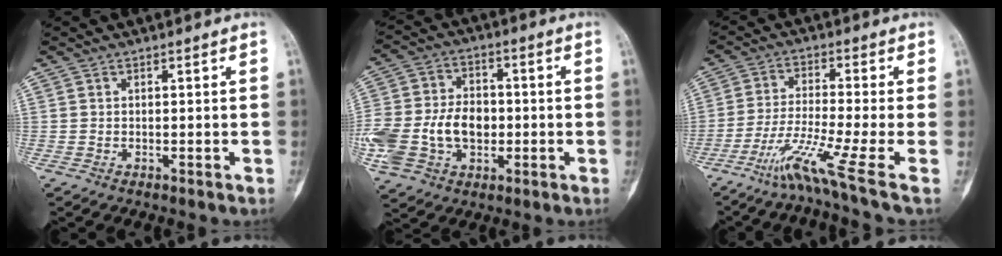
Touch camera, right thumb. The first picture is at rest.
{"total": 19.4, "force": [-3.2, 14.0, 13.0], "torque": [-0.297, 0.016, -0.046]}
{"total": 12.9, "force": [-6.0, -0.2, 11.4], "torque": [-0.239, 0.002, -0.112]}